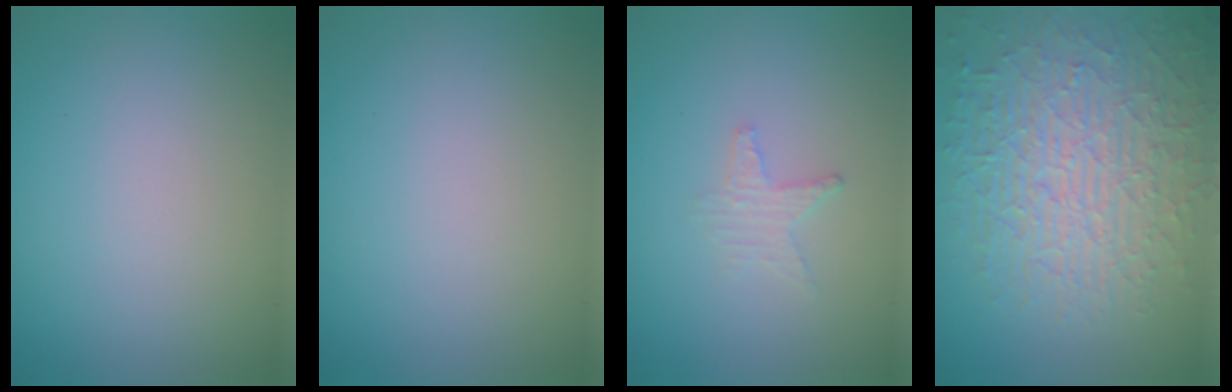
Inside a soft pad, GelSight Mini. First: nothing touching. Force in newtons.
{"total": 0.0}
{"total": 1.5, "press": 1.4, "slide": 0.3}
{"total": 8.8, "press": 6.2, "slide": 6.2}